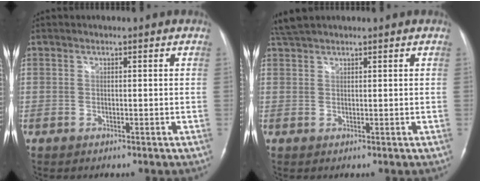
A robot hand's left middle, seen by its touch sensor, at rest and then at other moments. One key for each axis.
{"total": 3.2, "fx": 3.0, "fy": 0.3, "fz": 1.2, "tx": -0.034, "ty": 0.021, "tz": 0.062}